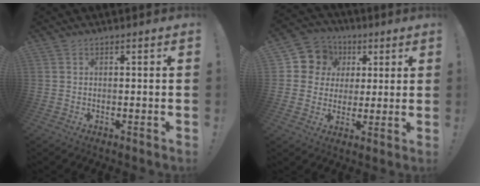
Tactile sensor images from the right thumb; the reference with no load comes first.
{"total": 9.5, "force": [2.6, 8.9, 2.3], "torque": [-0.031, -0.010, 0.056]}